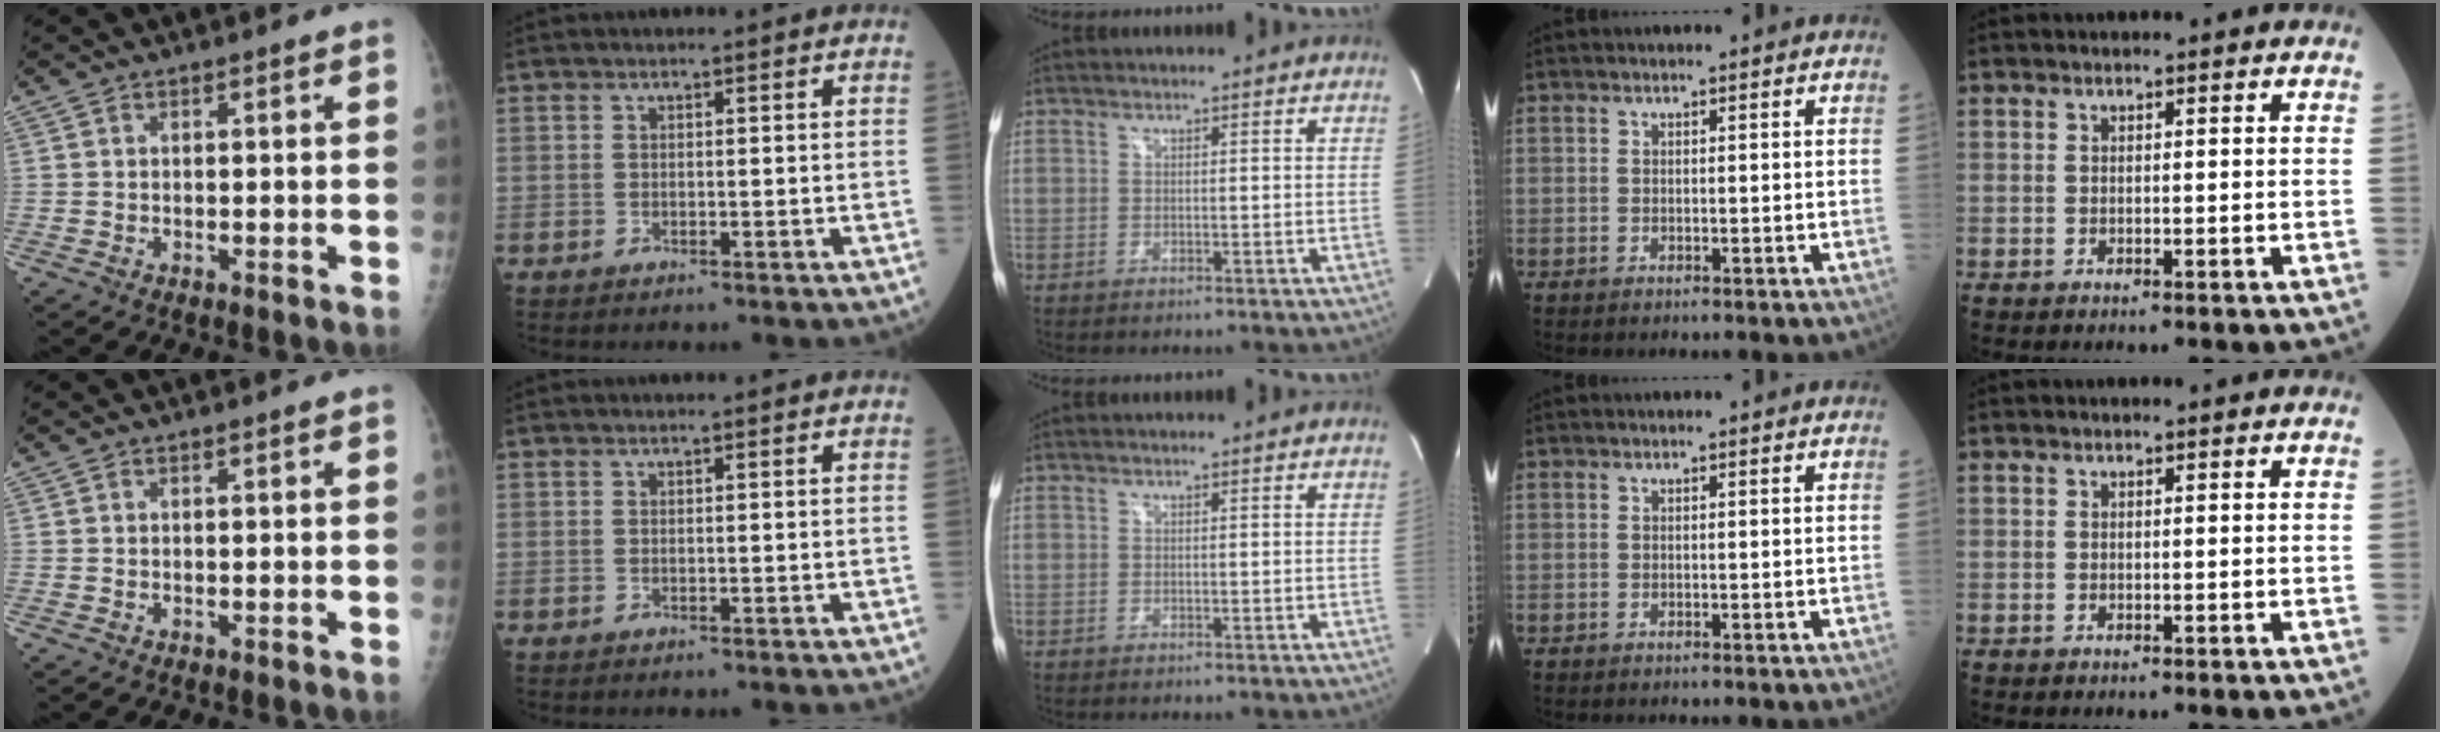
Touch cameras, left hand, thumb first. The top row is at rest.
{}